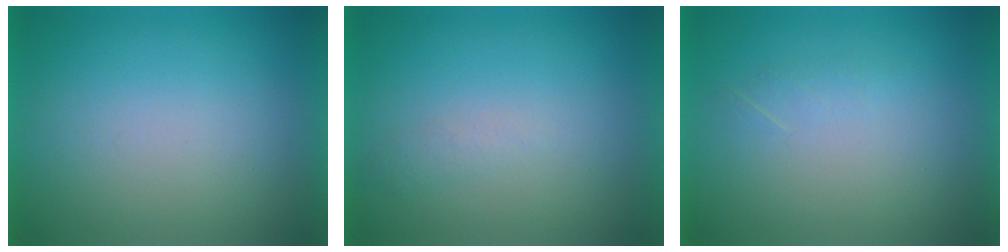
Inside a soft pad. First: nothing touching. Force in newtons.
{"total": 1.2}
{"total": 1.3}